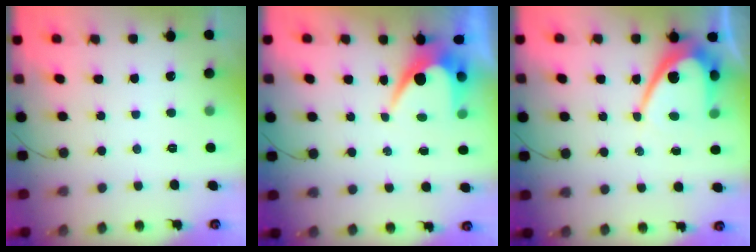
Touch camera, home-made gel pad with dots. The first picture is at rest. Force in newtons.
{"total": 6.9, "press": 6.8, "slide": 0.6}
{"total": 10.3, "press": 10.2, "slide": 0.9}